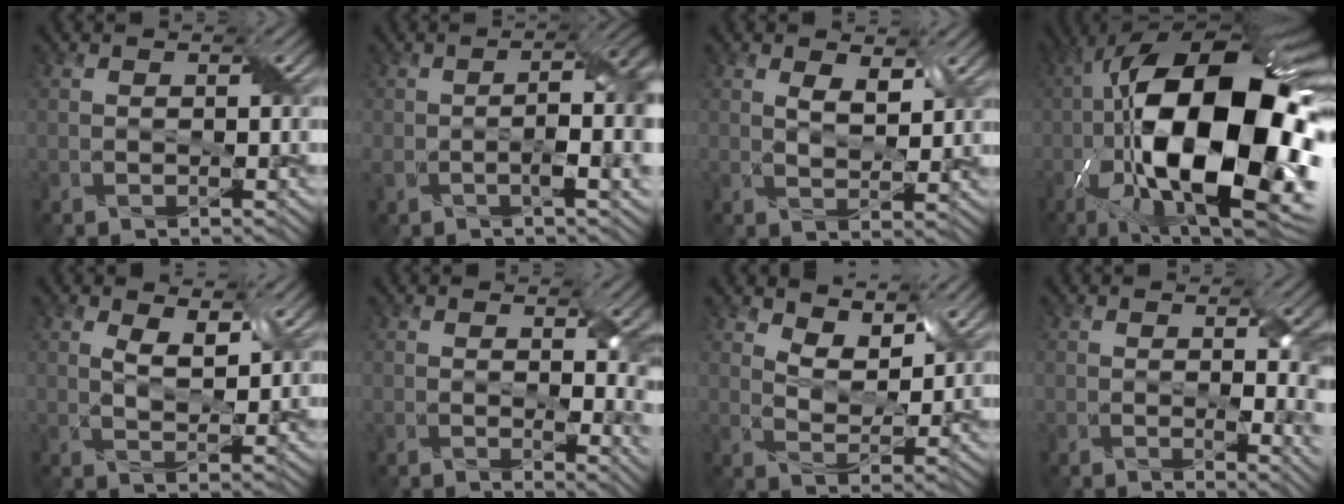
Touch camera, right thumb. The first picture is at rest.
{"total": 8.7, "force": [-1.8, 3.1, 7.9], "torque": [-0.145, -0.014, -0.032]}
{"total": 4.0, "force": [2.0, 1.9, 2.8], "torque": [-0.061, -0.006, 0.038]}
{"total": 22.7, "force": [-2.9, 10.7, 19.8], "torque": [-0.378, 0.009, -0.059]}
{"total": 4.9, "force": [2.5, 2.2, 3.6], "torque": [-0.074, -0.008, 0.045]}
{"total": 5.4, "force": [1.3, 2.5, 4.6], "torque": [-0.061, -0.014, 0.030]}
{"total": 6.6, "force": [4.6, 2.9, 3.6], "torque": [-0.074, -0.005, 0.078]}
{"total": 5.4, "force": [0.5, 1.9, 5.0], "torque": [-0.068, -0.008, 0.016]}